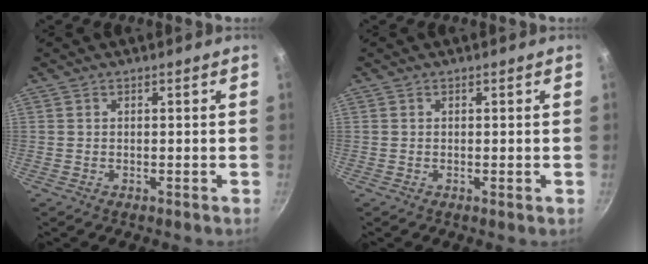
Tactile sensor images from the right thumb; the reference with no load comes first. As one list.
[{"total": 0.6, "force": [-0.1, 0.1, 0.5], "torque": [-0.011, -0.003, -0.003]}]